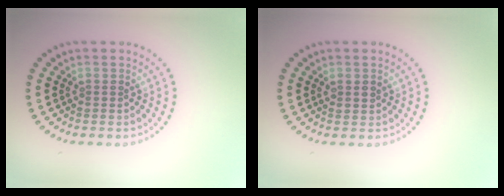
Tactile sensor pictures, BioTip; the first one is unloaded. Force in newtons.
{"total": 1.0, "press": 1.0, "slide": 0.4}